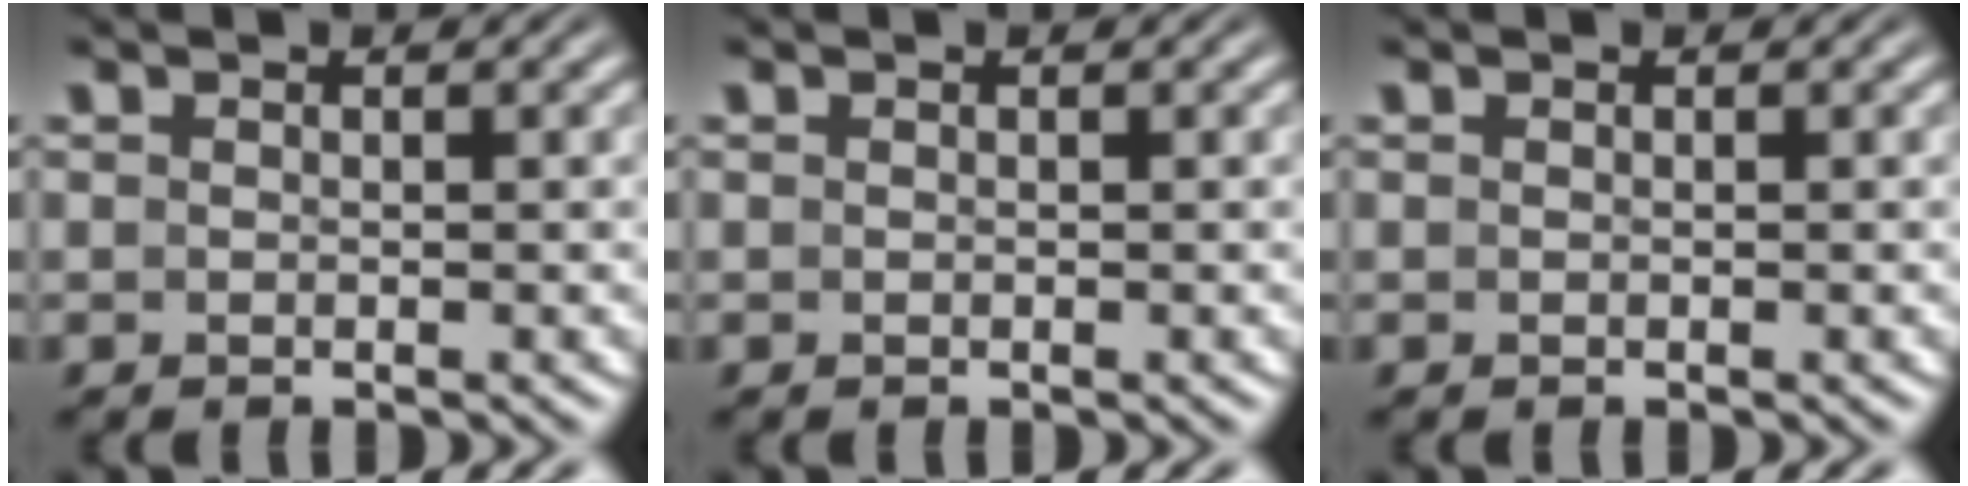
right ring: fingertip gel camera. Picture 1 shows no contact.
{"total": 0.0}
{"total": 0.0}